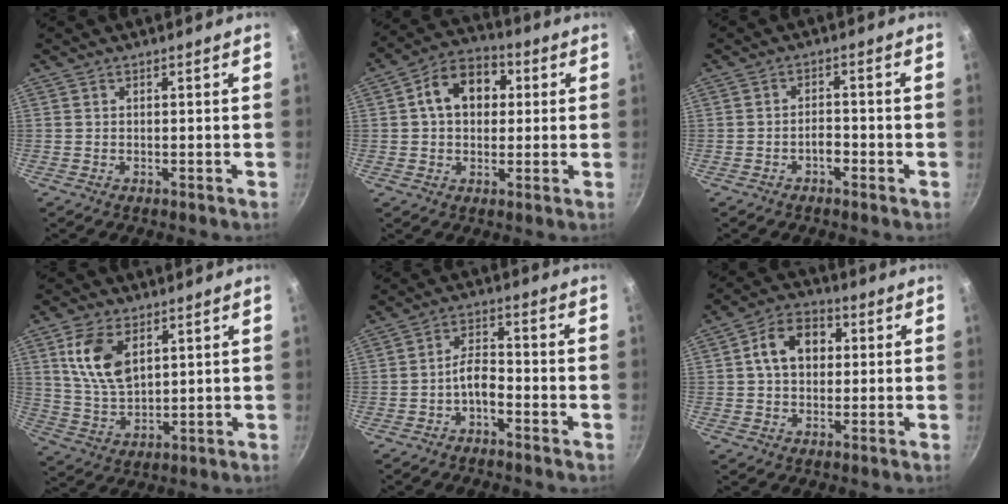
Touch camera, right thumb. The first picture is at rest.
{"total": 11.5, "force": [2.2, 8.4, 7.5], "torque": [-0.083, 0.021, 0.020]}
{"total": 2.6, "force": [-1.5, 1.3, 1.6], "torque": [-0.014, 0.019, -0.023]}
{"total": 11.2, "force": [4.4, 6.5, 8.1], "torque": [-0.146, -0.024, 0.092]}
{"total": 4.5, "force": [-2.5, 2.1, 3.2], "torque": [-0.050, 0.035, -0.046]}
{"total": 10.0, "force": [1.8, 7.4, 6.5], "torque": [-0.076, 0.018, 0.017]}